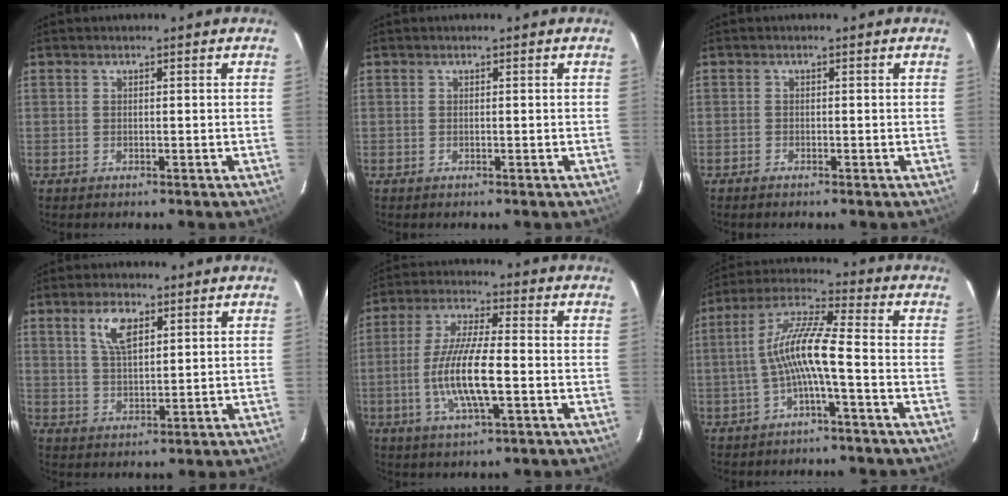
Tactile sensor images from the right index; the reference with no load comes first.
{"total": 0.0}
{"total": 0.5, "force": [-0.5, 0.2, 0.0], "torque": [-0.004, 0.001, -0.012]}
{"total": 6.1, "force": [3.0, 2.8, 4.5], "torque": [-0.084, 0.009, 0.061]}
{"total": 11.9, "force": [-2.9, 2.3, 11.3], "torque": [-0.226, -0.004, -0.056]}
{"total": 9.2, "force": [-2.5, 0.5, 8.9], "torque": [-0.192, 0.018, -0.047]}